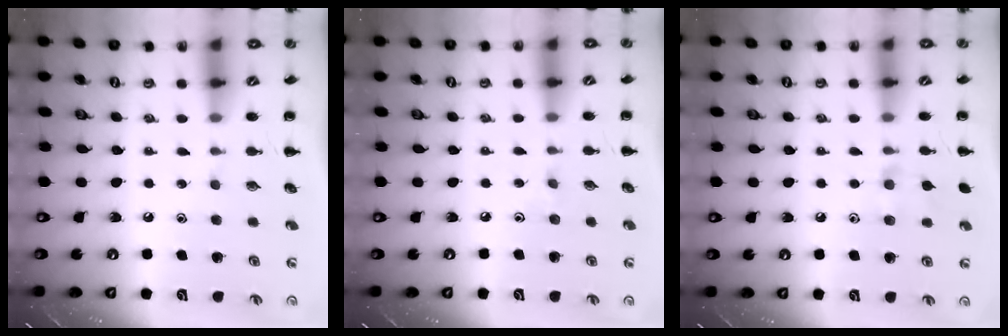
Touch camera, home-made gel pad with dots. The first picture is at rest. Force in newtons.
{"total": 2.2, "press": 2.1, "slide": 0.9}
{"total": 7.0, "press": 6.7, "slide": 2.1}